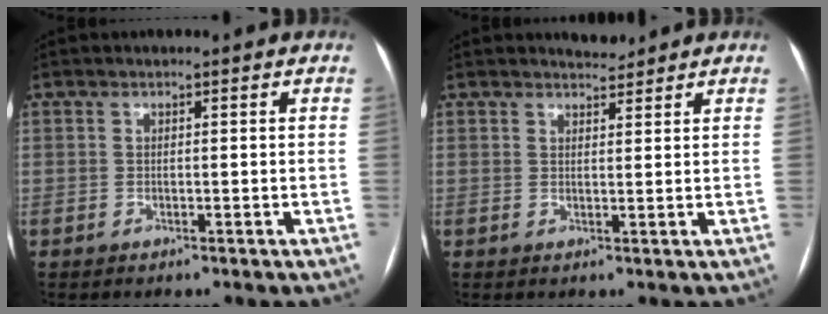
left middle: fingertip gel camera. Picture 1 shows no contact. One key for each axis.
{"total": 1.9, "fx": 1.9, "fy": 0.3, "fz": 0.1, "tx": -0.004, "ty": -0.002, "tz": 0.031}